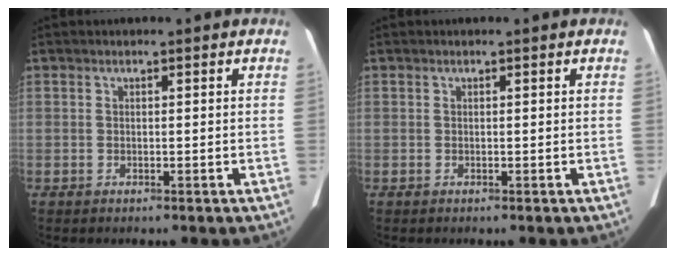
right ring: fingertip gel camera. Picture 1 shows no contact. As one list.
[{"total": 0.0}]